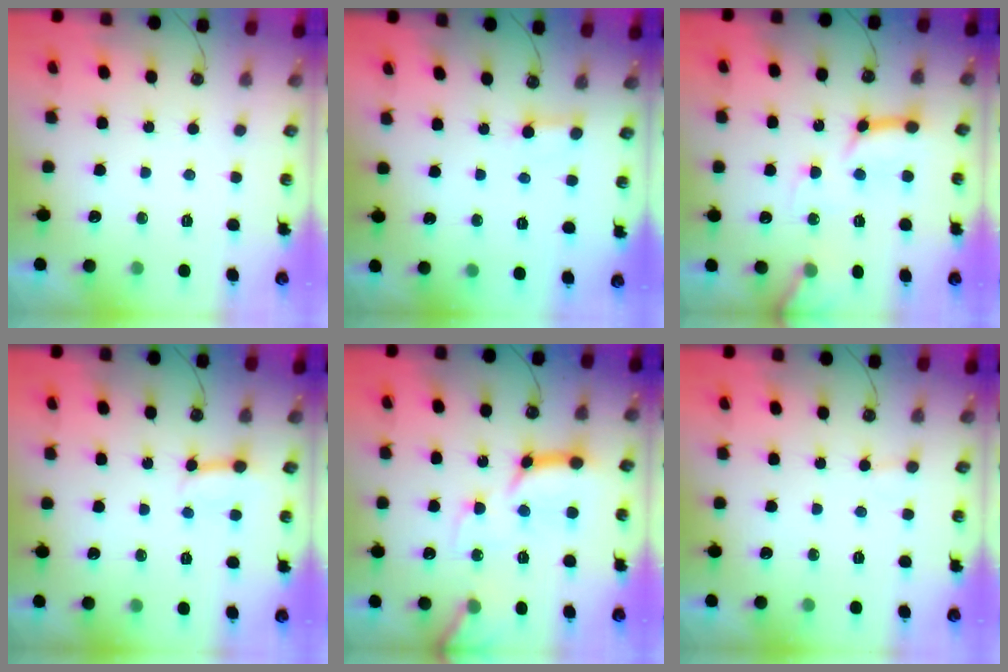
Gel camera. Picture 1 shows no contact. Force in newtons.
{"total": 2.5, "press": 2.5, "slide": 0.1}
{"total": 12.3, "press": 12.3, "slide": 1.0}
{"total": 4.0, "press": 3.9, "slide": 0.6}
{"total": 16.3, "press": 16.2, "slide": 1.8}
{"total": 5.2, "press": 5.2, "slide": 0.4}